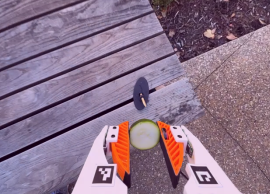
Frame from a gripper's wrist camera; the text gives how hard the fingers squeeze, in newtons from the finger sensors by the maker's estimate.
{"total": 9.0, "left": 8.7, "right": 9.2}